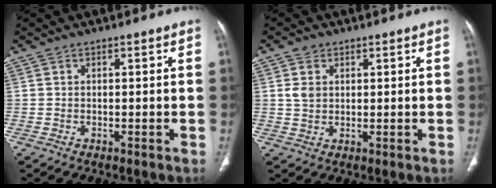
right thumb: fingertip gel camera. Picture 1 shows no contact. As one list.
[{"total": 3.6, "force": [1.2, 2.8, 1.9], "torque": [-0.028, -0.002, 0.027]}]